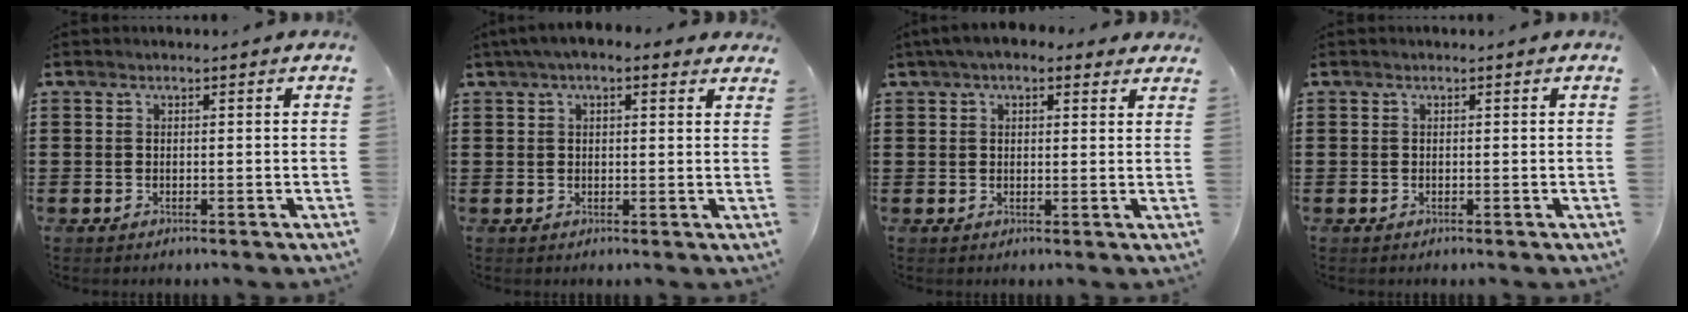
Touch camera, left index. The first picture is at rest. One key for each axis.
{"total": 3.4, "fx": 2.0, "fy": 1.3, "fz": 2.4, "tx": -0.052, "ty": 0.008, "tz": 0.035}
{"total": 3.8, "fx": 2.7, "fy": 1.5, "fz": 2.1, "tx": -0.049, "ty": 0.004, "tz": 0.049}
{"total": 0.0}